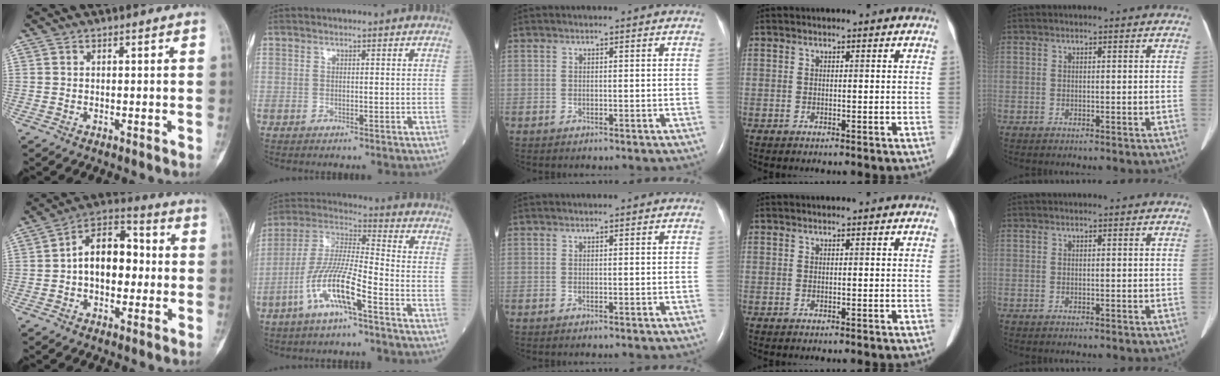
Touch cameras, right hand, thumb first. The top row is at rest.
{"thumb": {"total": 12.5, "force": [-0.2, 8.2, 9.4], "torque": [-0.115, 0.037, -0.016]}, "index": {"total": 11.8, "force": [-5.6, 1.3, 10.4], "torque": [-0.215, 0.001, -0.113]}}